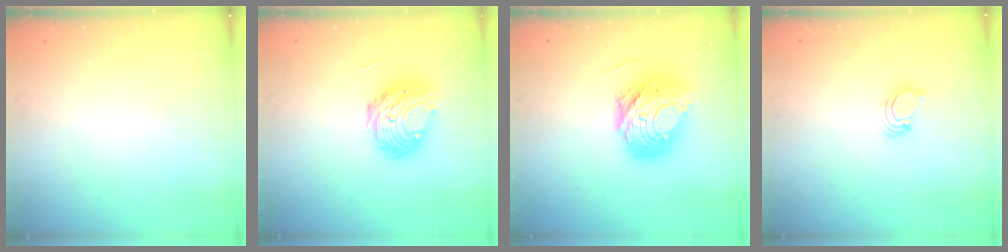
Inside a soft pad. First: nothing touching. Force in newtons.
{"total": 10.7, "press": 10.7, "slide": 0.8}
{"total": 12.6, "press": 12.6, "slide": 1.3}
{"total": 2.5, "press": 2.5, "slide": 0.2}